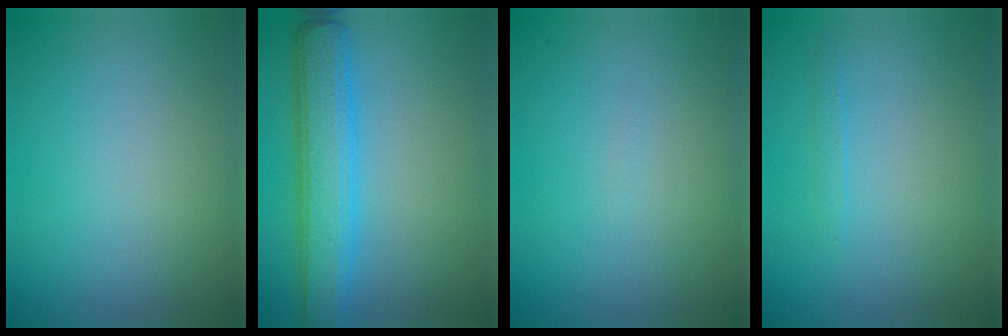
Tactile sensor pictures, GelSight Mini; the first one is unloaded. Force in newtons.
{"total": 5.8, "press": 5.8, "slide": 0.1}
{"total": 0.0}
{"total": 0.6, "press": 0.6, "slide": 0.1}